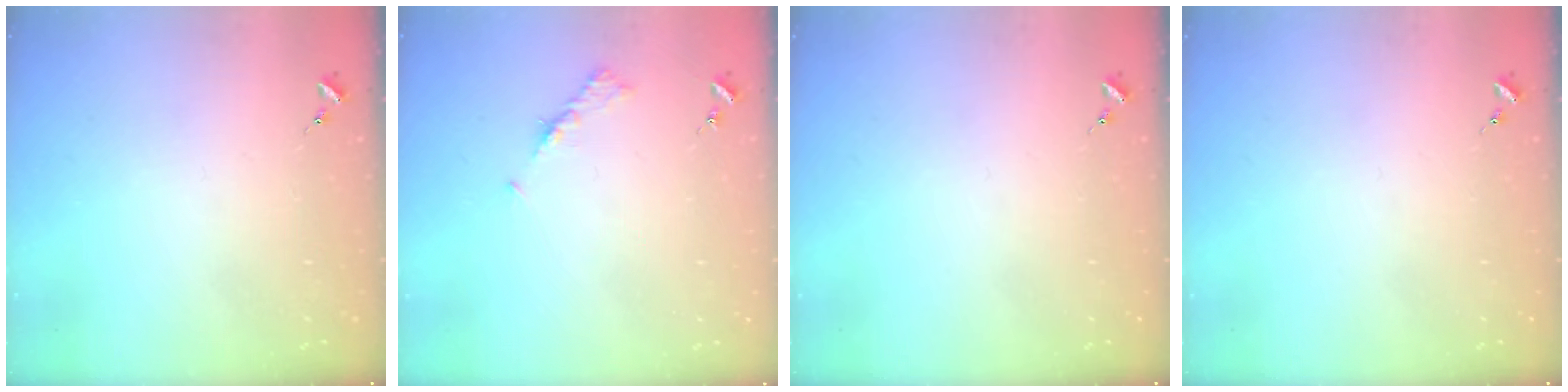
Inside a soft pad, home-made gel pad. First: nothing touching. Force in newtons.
{"total": 5.3, "press": 5.2, "slide": 0.7}
{"total": 0.0}
{"total": 0.0}